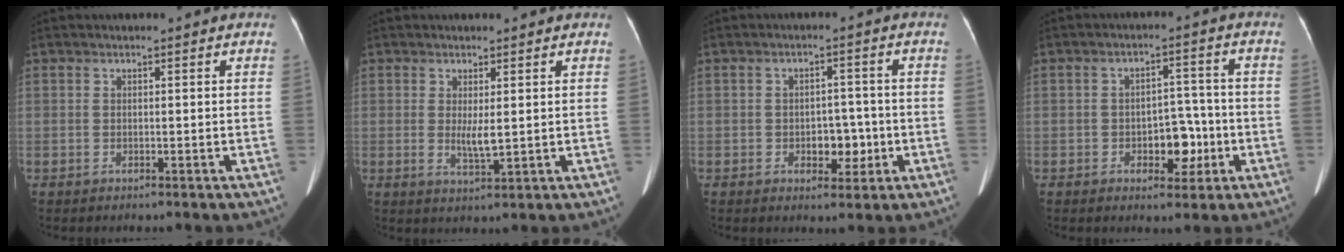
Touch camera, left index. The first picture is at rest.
{"total": 2.8, "force": [0.4, 0.4, 2.7], "torque": [-0.053, -0.008, 0.012]}
{"total": 4.3, "force": [-1.2, 2.7, 3.1], "torque": [-0.040, 0.008, -0.012]}
{"total": 5.7, "force": [-1.9, 3.3, 4.2], "torque": [-0.055, 0.015, -0.025]}